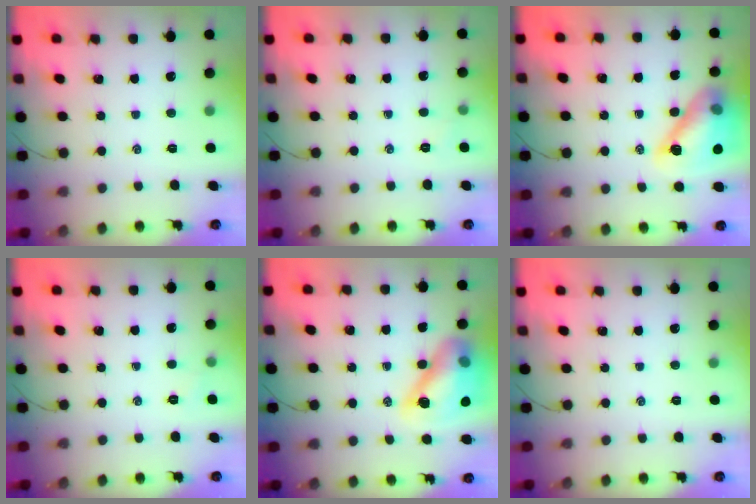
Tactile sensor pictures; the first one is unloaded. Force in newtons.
{"total": 3.5, "press": 3.3, "slide": 1.1}
{"total": 14.4, "press": 14.0, "slide": 3.1}
{"total": 3.6, "press": 3.5, "slide": 1.1}
{"total": 15.5, "press": 14.9, "slide": 4.1}
{"total": 0.0}